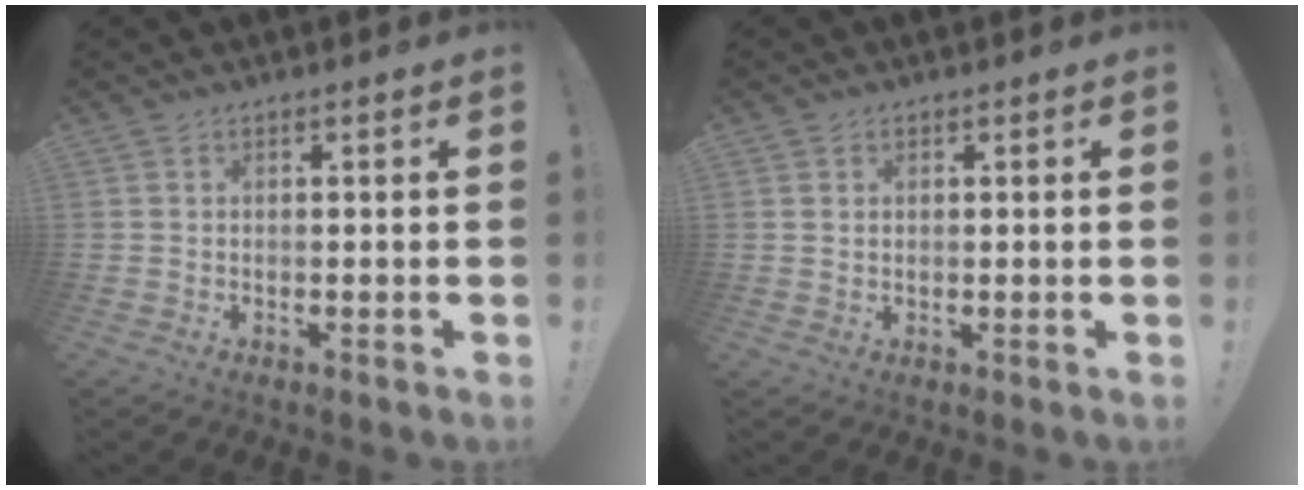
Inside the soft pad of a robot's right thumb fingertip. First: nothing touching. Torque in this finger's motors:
{"motor_torque": [1.30, 3.00, 1.14, 0.41, 0.22]}